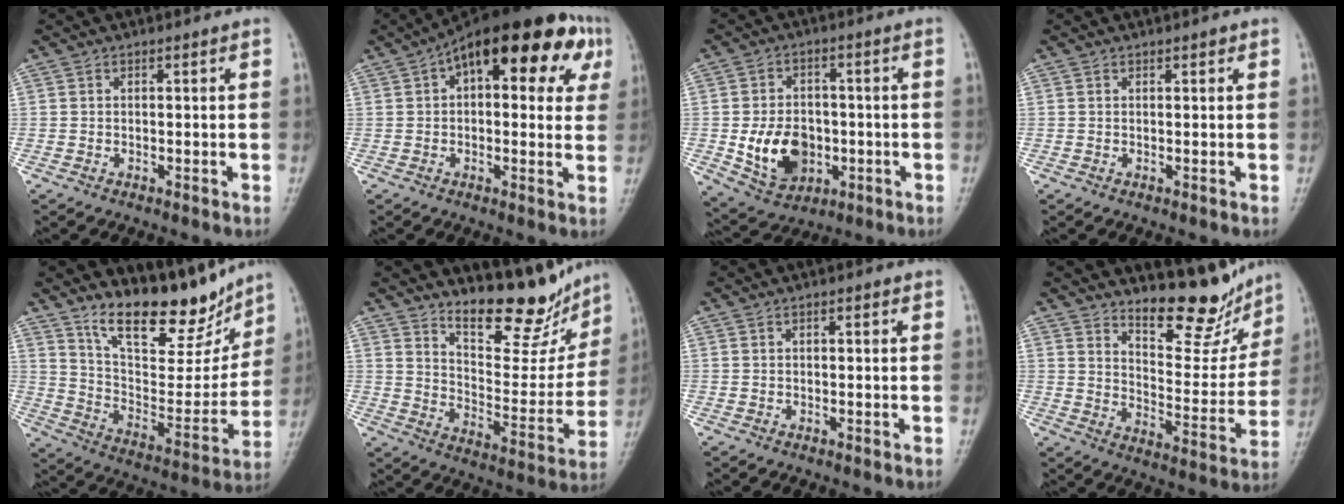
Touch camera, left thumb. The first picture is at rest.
{"total": 20.2, "force": [6.8, 9.4, 16.5], "torque": [-0.202, 0.035, 0.087]}
{"total": 11.1, "force": [-2.3, 8.2, 7.1], "torque": [-0.091, 0.002, -0.028]}
{"total": 0.8, "force": [0.5, 0.3, 0.5], "torque": [-0.004, 0.000, 0.005]}
{"total": 19.2, "force": [14.5, 7.2, 10.4], "torque": [-0.107, -0.080, 0.244]}
{"total": 14.9, "force": [12.9, 4.5, 6.0], "torque": [-0.046, -0.103, 0.202]}
{"total": 1.1, "force": [0.4, 0.5, 1.0], "torque": [-0.011, 0.003, 0.003]}
{"total": 12.9, "force": [11.4, 3.8, 4.7], "torque": [-0.031, -0.097, 0.175]}